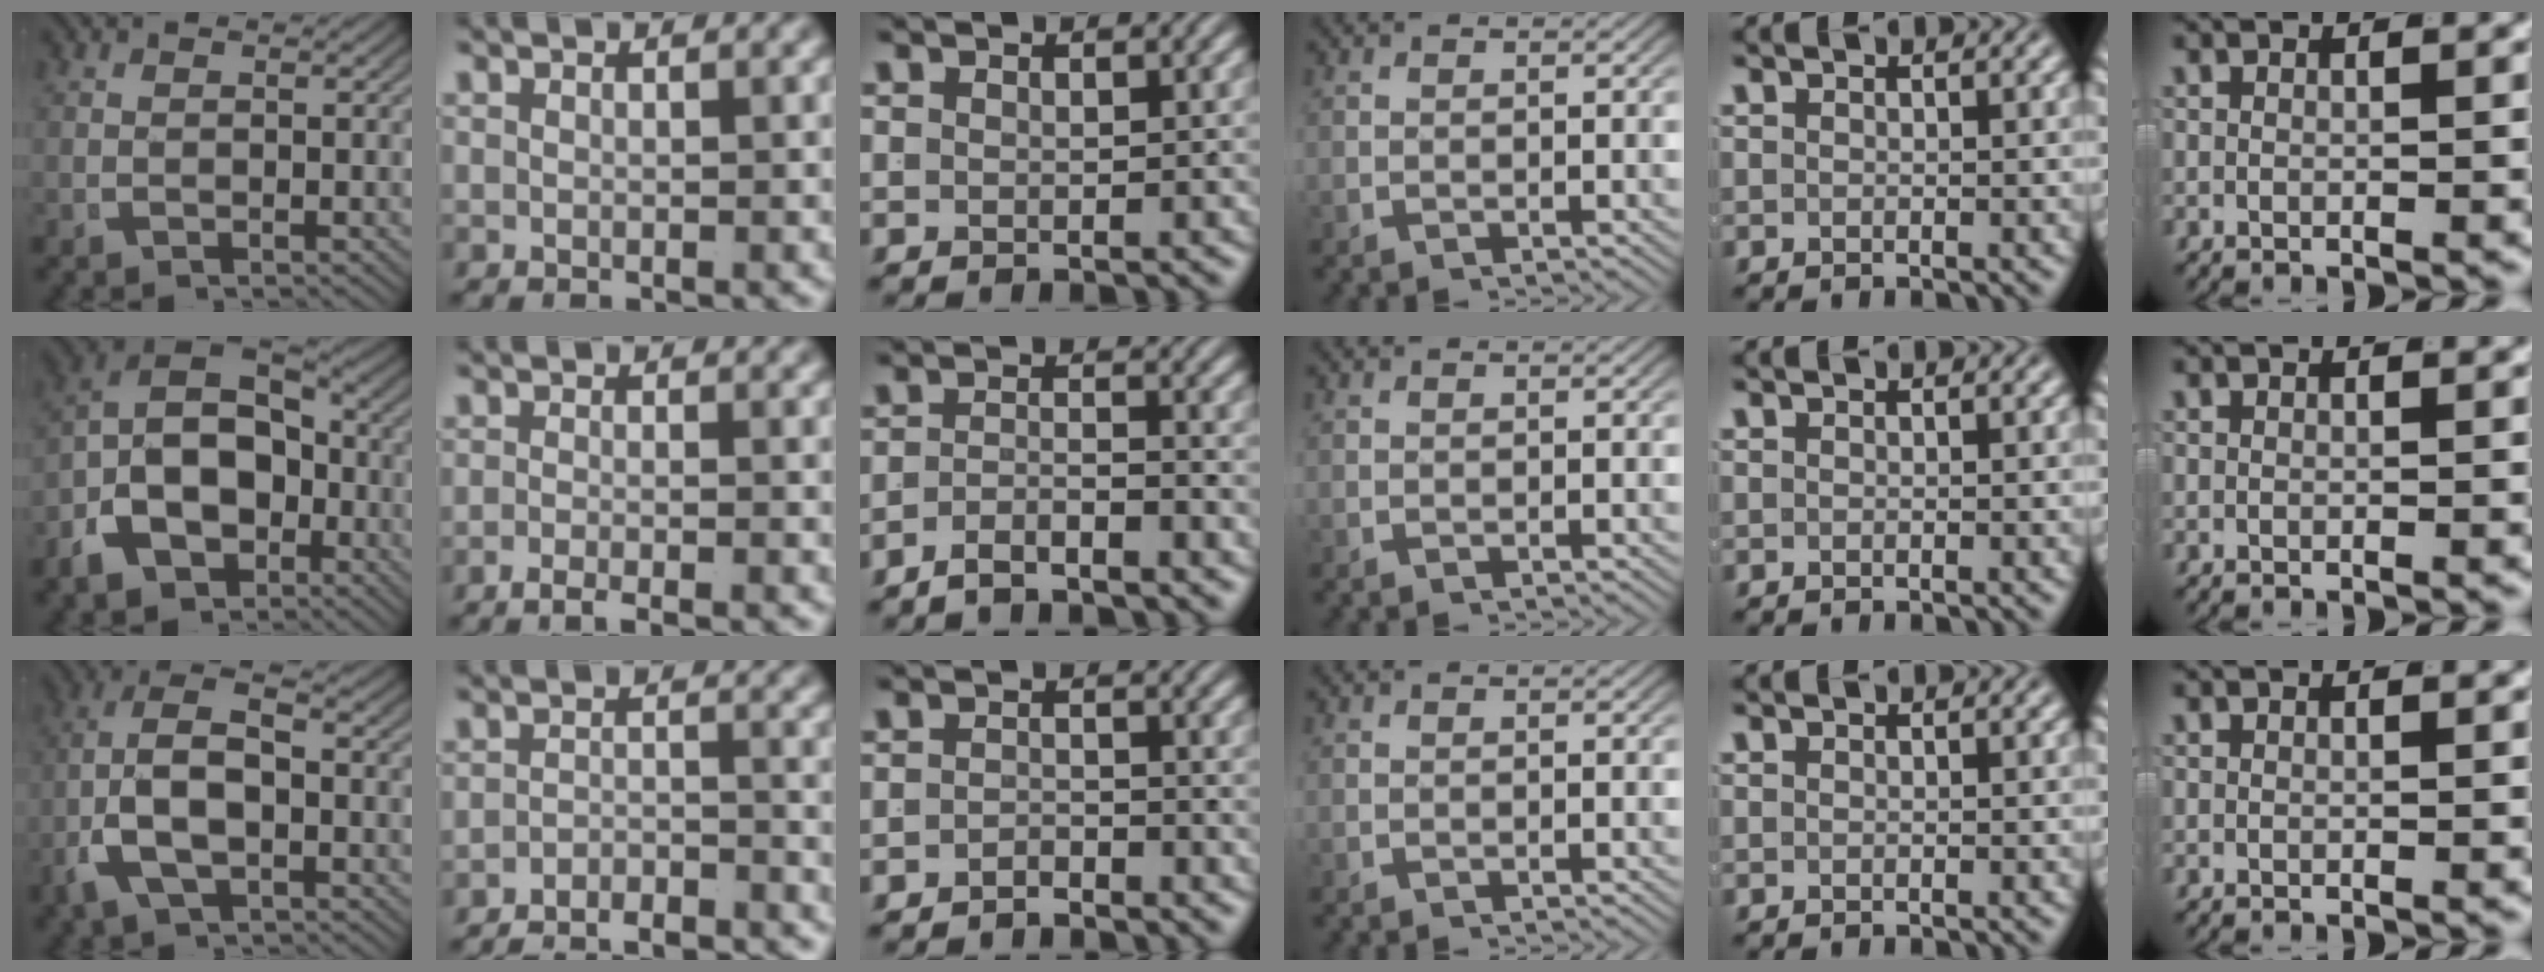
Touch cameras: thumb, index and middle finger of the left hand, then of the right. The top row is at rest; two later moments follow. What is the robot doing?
{"motion": "lift_and_place", "object": "shorts"}